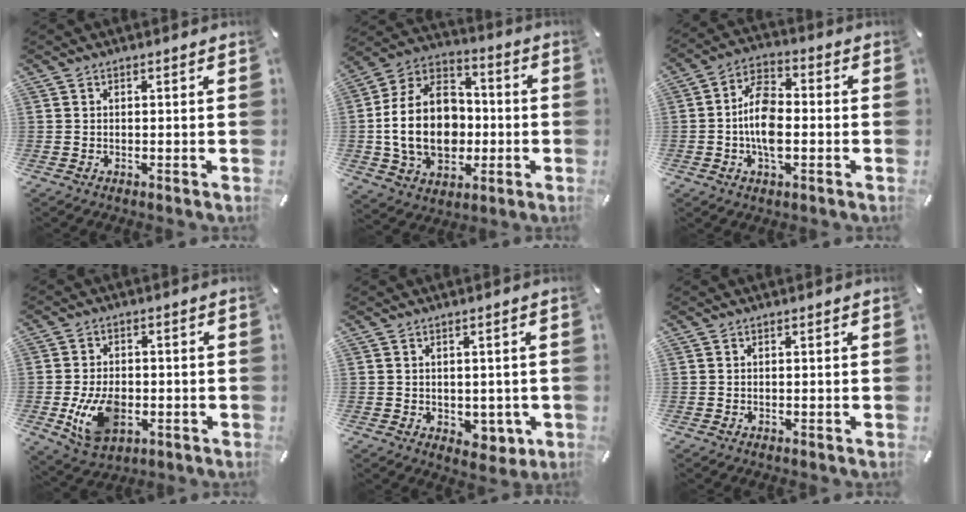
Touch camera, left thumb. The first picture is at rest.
{"total": 19.4, "force": [-2.8, 14.9, 12.1], "torque": [-0.264, 0.018, -0.047]}
{"total": 10.0, "force": [-1.8, 5.6, 8.1], "torque": [-0.150, 0.010, -0.032]}
{"total": 10.8, "force": [-2.3, 7.5, 7.4], "torque": [-0.140, -0.003, -0.041]}
{"total": 3.9, "force": [-0.3, 3.3, 2.0], "torque": [-0.012, -0.003, -0.005]}
{"total": 0.0}